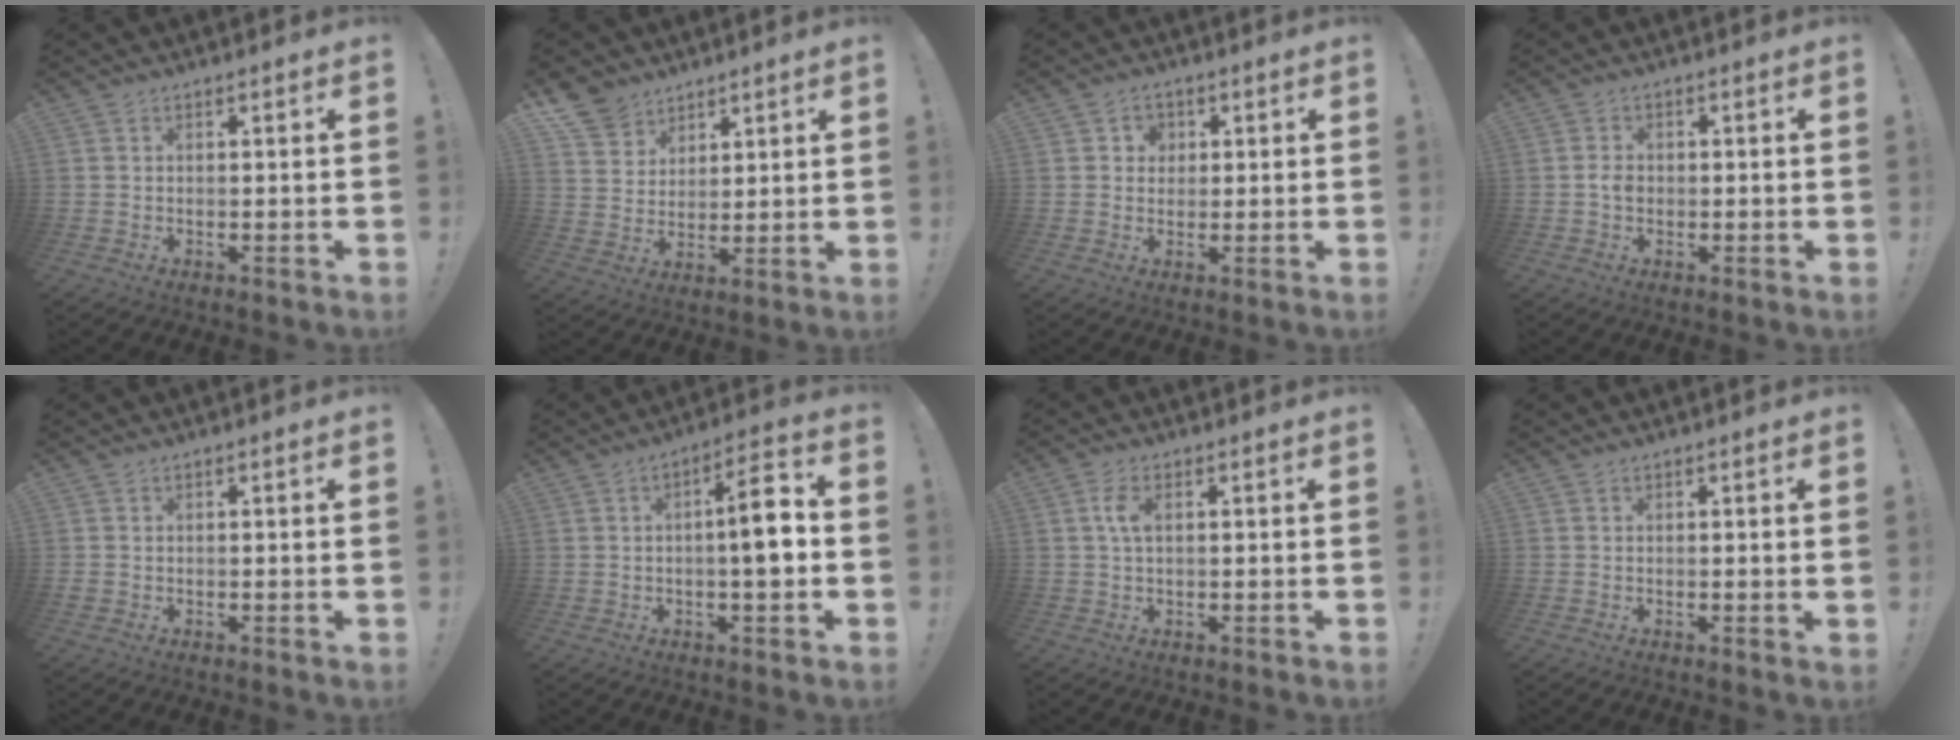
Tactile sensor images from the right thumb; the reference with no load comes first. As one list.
[{"total": 9.7, "force": [7.1, 6.3, 1.8], "torque": [-0.035, -0.050, 0.141]}, {"total": 3.9, "force": [0.9, 3.6, 1.1], "torque": [-0.009, -0.001, 0.015]}, {"total": 2.4, "force": [-0.6, 1.8, 1.5], "torque": [-0.023, 0.005, -0.012]}, {"total": 0.5, "force": [-0.1, 0.5, 0.2], "torque": [-0.007, 0.002, -0.002]}, {"total": 9.9, "force": [-0.6, 3.1, 9.4], "torque": [-0.131, 0.008, -0.016]}, {"total": 4.3, "force": [0.9, 2.2, 3.6], "torque": [-0.078, 0.005, 0.012]}, {"total": 1.1, "force": [0.4, -0.1, 1.0], "torque": [-0.013, -0.002, 0.005]}]